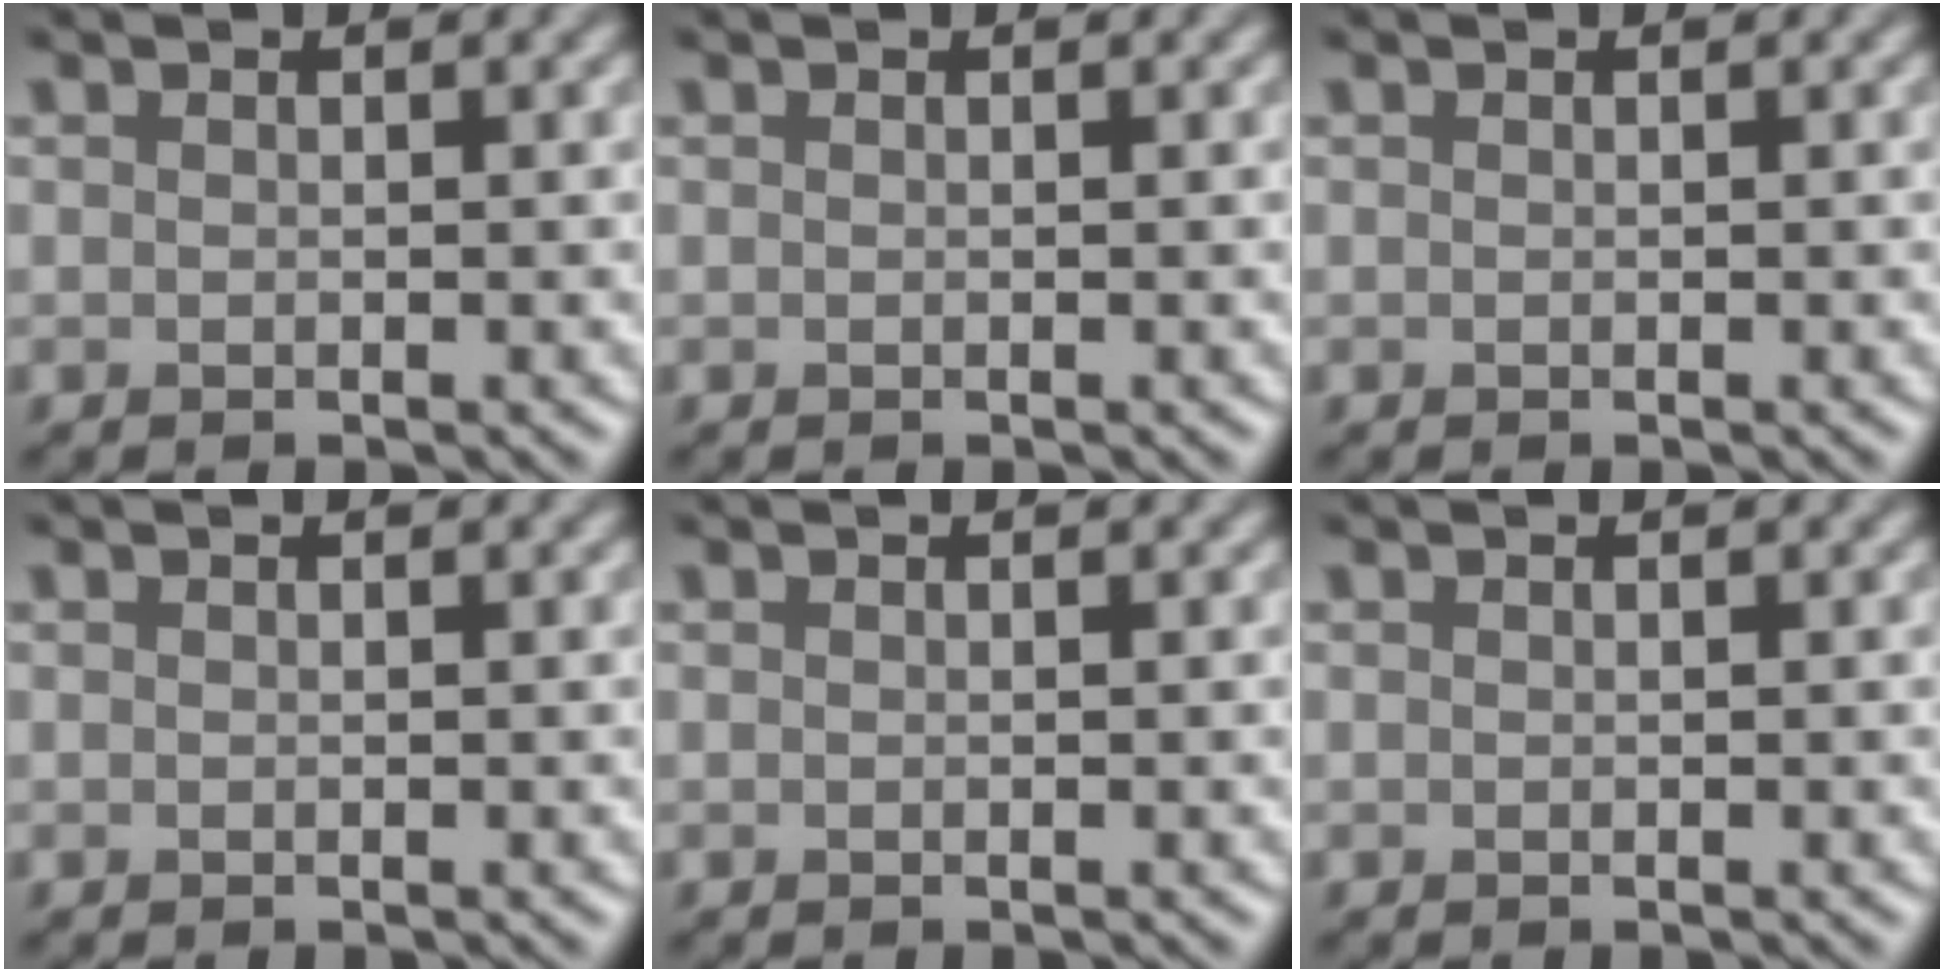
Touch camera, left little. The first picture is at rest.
{"total": 0.0}
{"total": 0.0}
{"total": 0.0}
{"total": 0.0}
{"total": 0.0}